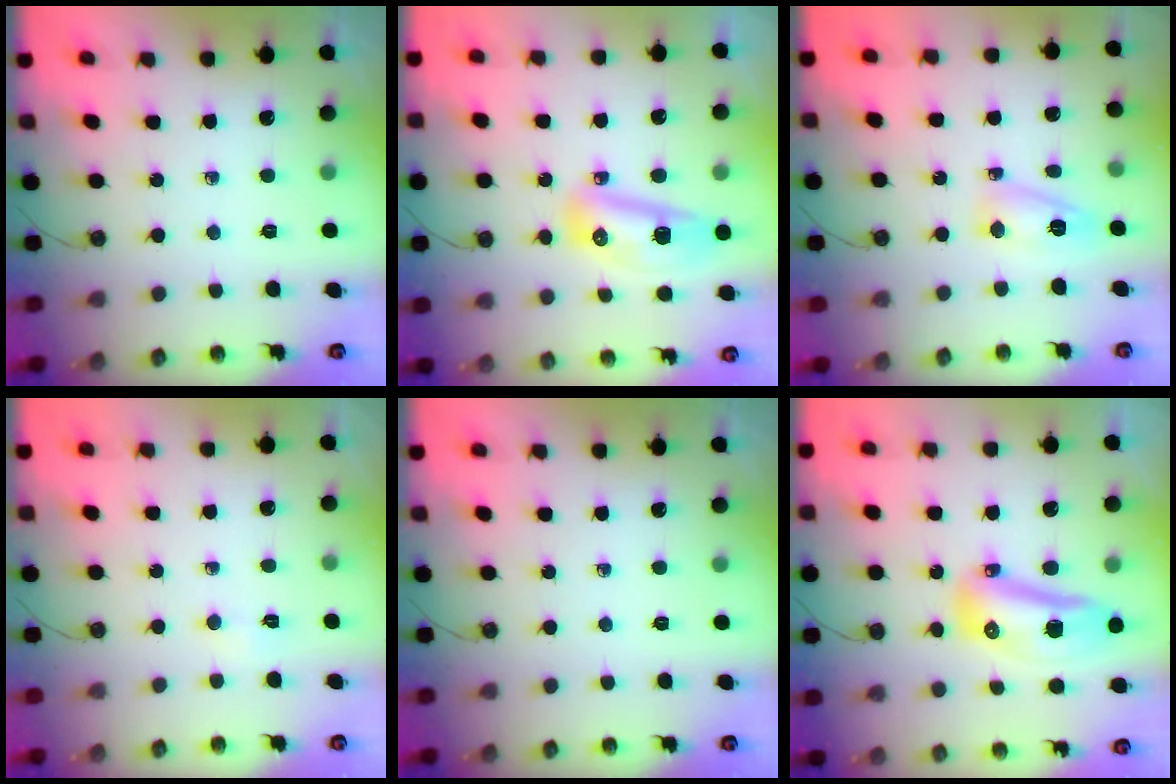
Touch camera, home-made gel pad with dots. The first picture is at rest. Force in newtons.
{"total": 10.5, "press": 10.3, "slide": 2.0}
{"total": 7.5, "press": 7.4, "slide": 1.1}
{"total": 2.8, "press": 2.8, "slide": 0.4}
{"total": 0.0}
{"total": 18.8, "press": 15.6, "slide": 10.4}